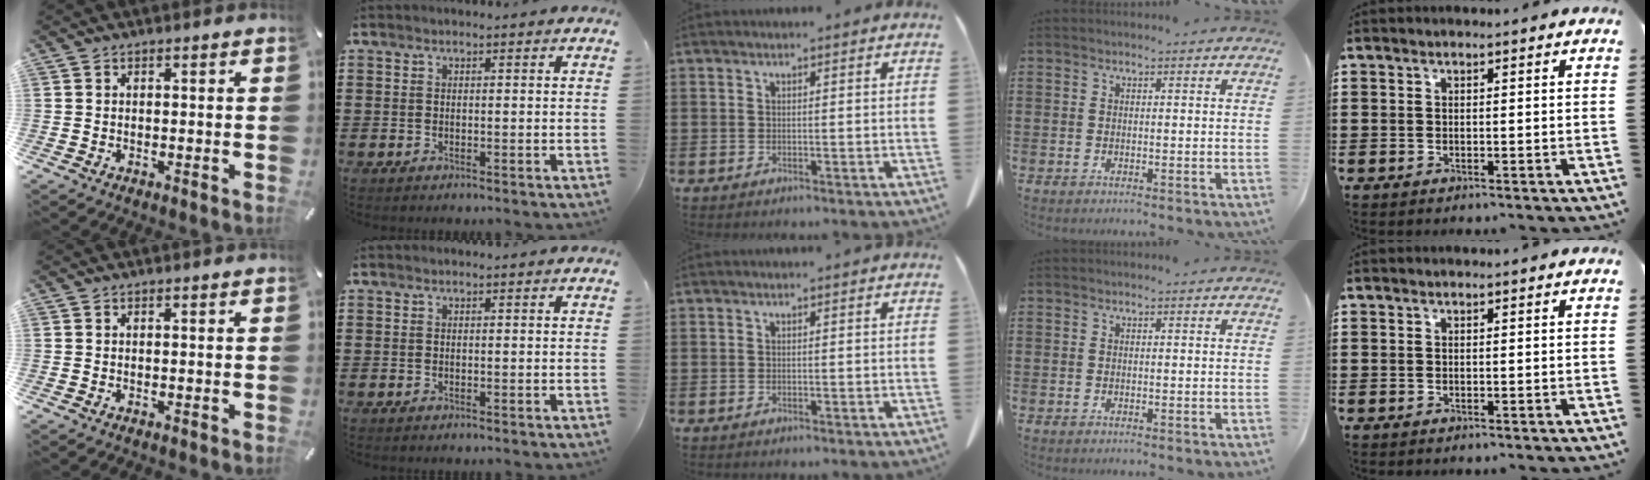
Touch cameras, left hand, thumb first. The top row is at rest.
{}